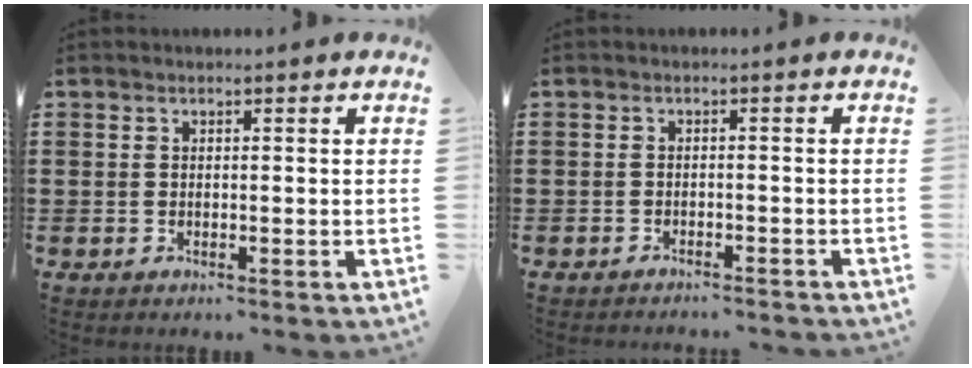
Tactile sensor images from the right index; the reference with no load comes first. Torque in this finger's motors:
{"motor_torque": [0.41, 0.48, -0.04, -0.03]}